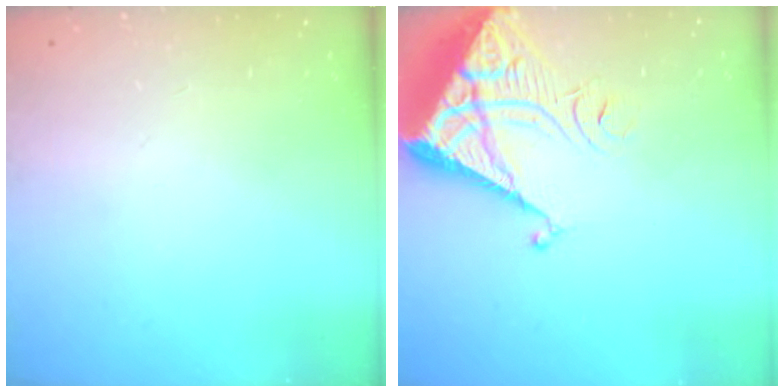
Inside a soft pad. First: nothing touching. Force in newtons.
{"total": 7.4, "press": 7.3, "slide": 0.8}